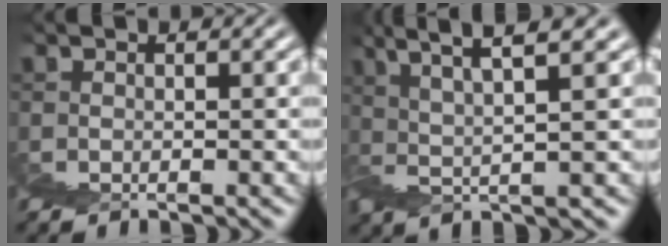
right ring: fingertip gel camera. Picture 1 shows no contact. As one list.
[{"total": 6.1, "force": [3.6, -4.9, 0.7], "torque": [0.008, 0.046, 0.048]}]